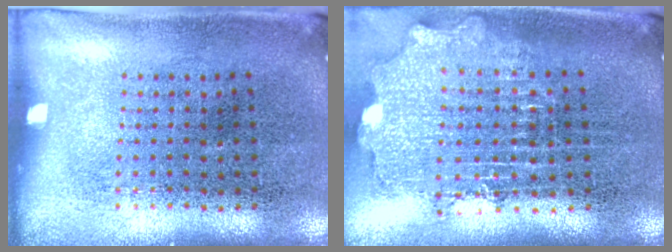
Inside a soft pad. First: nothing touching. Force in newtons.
{"total": 2.0, "press": 1.6, "slide": 1.2}